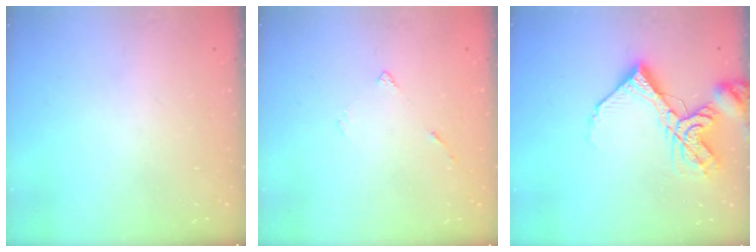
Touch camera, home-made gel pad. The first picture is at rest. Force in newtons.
{"total": 3.8, "press": 3.8, "slide": 0.5}
{"total": 15.5, "press": 15.4, "slide": 2.0}